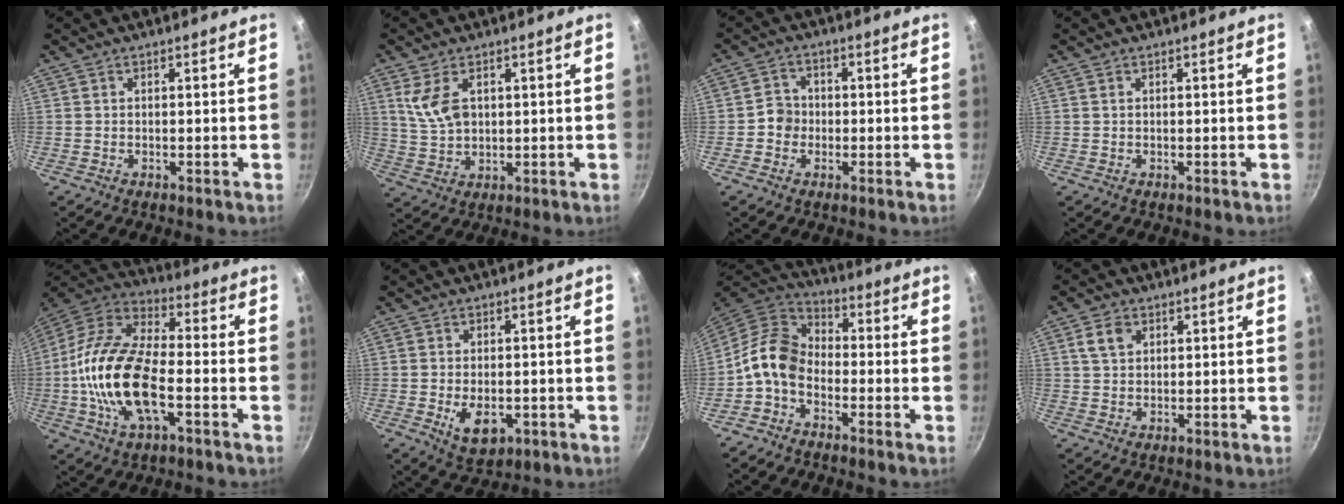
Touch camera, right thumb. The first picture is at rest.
{"total": 7.2, "force": [2.5, 4.3, 5.2], "torque": [-0.092, -0.016, 0.055]}
{"total": 3.8, "force": [-0.9, 3.5, 1.2], "torque": [0.007, 0.015, -0.024]}
{"total": 0.0}
{"total": 19.7, "force": [-4.2, 9.3, 16.9], "torque": [-0.319, 0.035, -0.092]}
{"total": 6.9, "force": [-1.8, 4.2, 5.2], "torque": [-0.071, -0.002, -0.015]}
{"total": 9.8, "force": [-3.1, 6.9, 6.2], "torque": [-0.106, 0.049, -0.084]}
{"total": 4.3, "force": [1.7, 3.1, 2.5], "torque": [-0.032, 0.001, 0.031]}